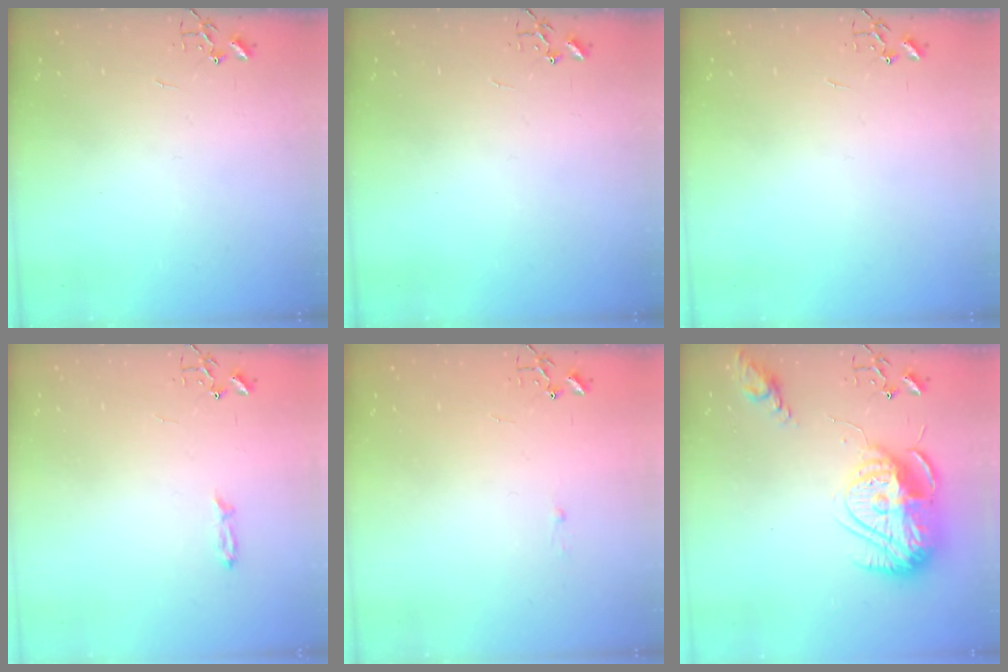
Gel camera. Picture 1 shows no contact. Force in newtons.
{"total": 0.0}
{"total": 0.0}
{"total": 3.4, "press": 3.3, "slide": 0.5}
{"total": 1.8, "press": 1.8, "slide": 0.2}
{"total": 18.7, "press": 18.6, "slide": 1.7}